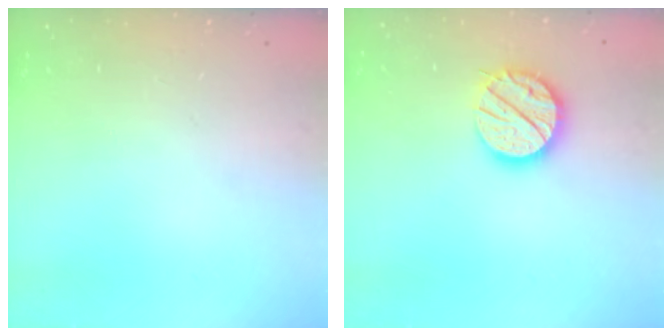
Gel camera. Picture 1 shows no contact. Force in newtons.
{"total": 15.1, "press": 15.0, "slide": 1.3}